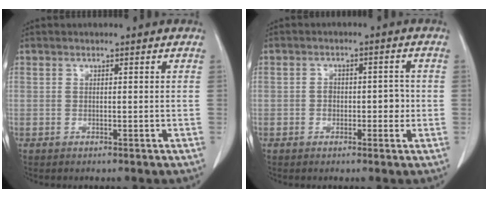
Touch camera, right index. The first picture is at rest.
{"total": 3.4, "force": [-0.6, 2.2, 2.5], "torque": [-0.028, 0.014, -0.006]}